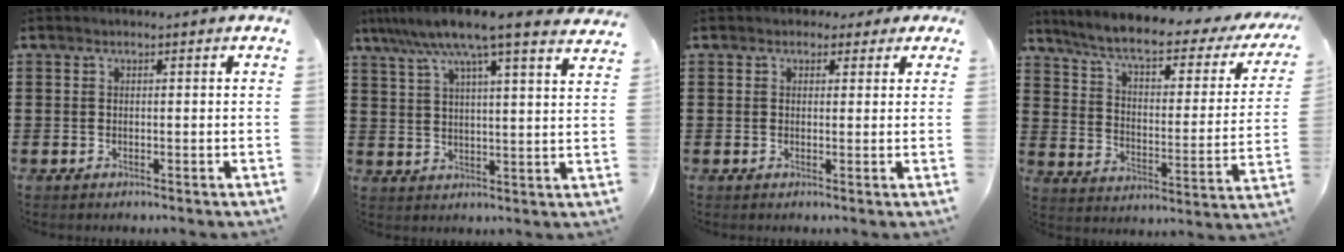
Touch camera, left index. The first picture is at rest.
{"total": 9.1, "force": [7.2, 0.2, 5.5], "torque": [-0.129, -0.025, 0.123]}
{"total": 1.8, "force": [1.1, 1.3, 0.4], "torque": [-0.007, 0.006, 0.018]}
{"total": 7.1, "force": [5.3, 1.0, 4.6], "torque": [-0.110, -0.029, 0.086]}